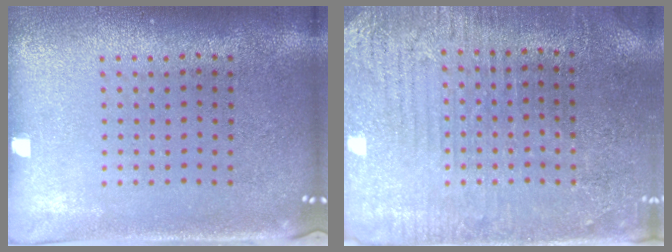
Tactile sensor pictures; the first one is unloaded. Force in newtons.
{"total": 2.9, "press": 2.8, "slide": 0.6}